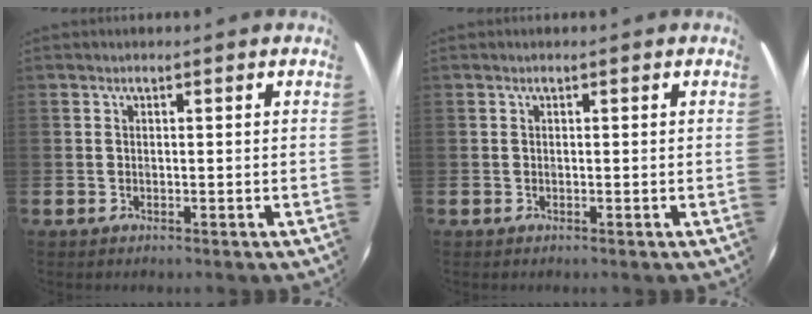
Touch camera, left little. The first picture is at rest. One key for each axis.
{"total": 0.0}